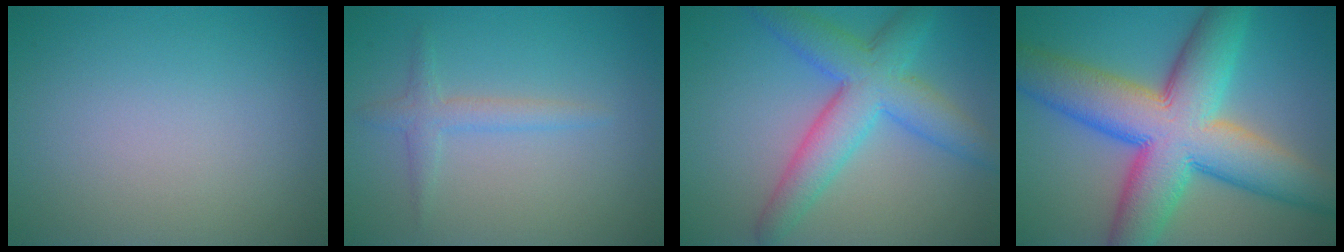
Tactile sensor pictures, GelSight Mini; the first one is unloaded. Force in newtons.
{"total": 1.8, "press": 1.8, "slide": 0.0}
{"total": 6.7, "press": 6.7, "slide": 0.1}
{"total": 13.6, "press": 13.6, "slide": 0.1}